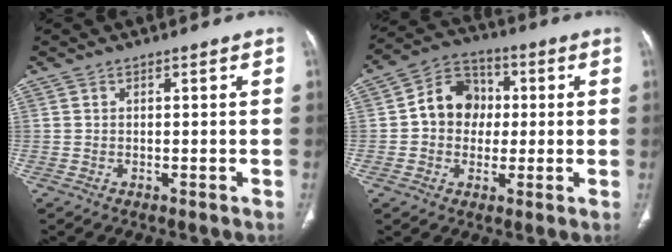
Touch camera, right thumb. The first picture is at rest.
{"total": 10.4, "force": [0.5, 8.8, 5.5], "torque": [-0.056, 0.022, -0.003]}